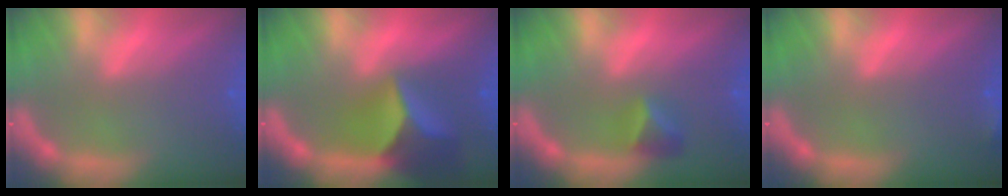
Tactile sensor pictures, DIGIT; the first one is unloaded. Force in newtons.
{"total": 8.4}
{"total": 2.4}
{"total": 1.4}